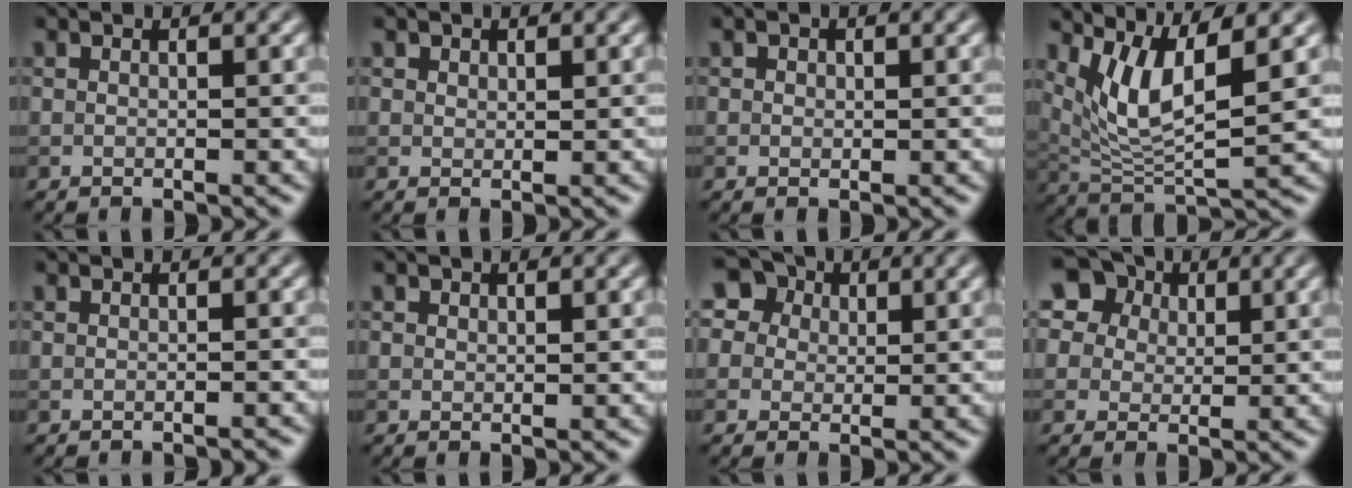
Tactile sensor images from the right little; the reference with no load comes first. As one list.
[{"total": 0.9, "force": [0.6, 0.6, 0.2], "torque": [-0.003, -0.001, 0.011]}, {"total": 0.6, "force": [0.3, 0.6, 0.2], "torque": [-0.001, -0.004, 0.001]}, {"total": 6.4, "force": [2.6, 1.9, 5.5], "torque": [-0.114, -0.017, 0.056]}, {"total": 0.8, "force": [-0.8, 0.0, 0.0], "torque": [0.004, -0.002, -0.012]}, {"total": 0.6, "force": [0.4, 0.4, 0.2], "torque": [-0.001, -0.001, 0.006]}, {"total": 8.3, "force": [4.0, 6.4, 3.5], "torque": [-0.067, 0.037, 0.036]}, {"total": 11.6, "force": [6.0, 8.9, 4.5], "torque": [-0.122, 0.037, 0.084]}]